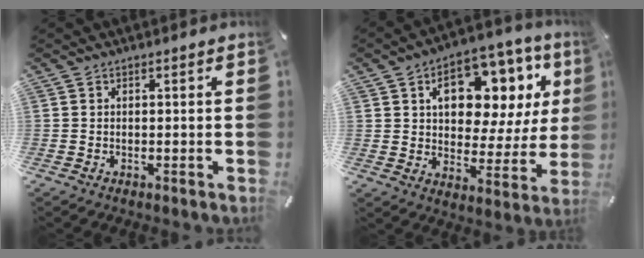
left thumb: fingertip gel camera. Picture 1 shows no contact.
{"total": 15.7, "force": [7.3, 9.7, 9.9], "torque": [-0.146, -0.039, 0.123]}